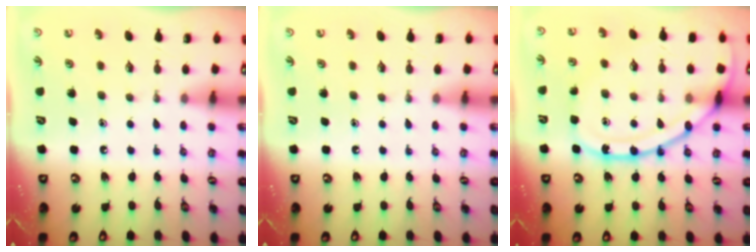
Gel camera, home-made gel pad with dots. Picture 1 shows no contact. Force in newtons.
{"total": 0.0}
{"total": 16.3, "press": 16.2, "slide": 1.0}